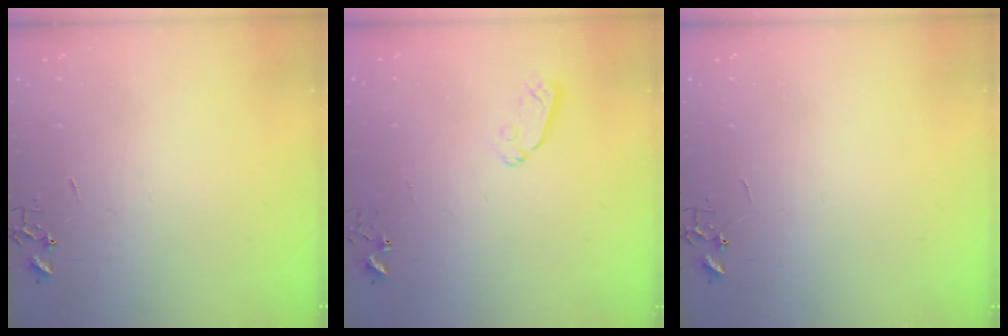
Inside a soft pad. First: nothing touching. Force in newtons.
{"total": 3.7, "press": 3.6, "slide": 0.5}
{"total": 0.0}